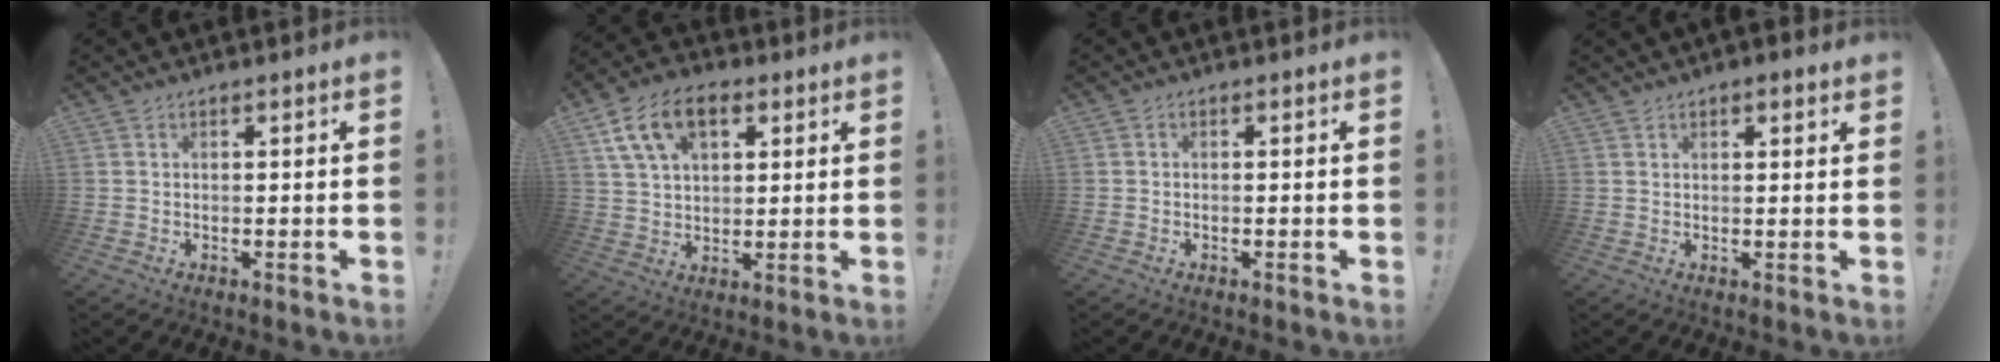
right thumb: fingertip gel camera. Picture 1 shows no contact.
{"total": 13.7, "force": [6.0, 8.6, 8.8], "torque": [-0.153, -0.010, 0.115]}
{"total": 0.0}
{"total": 1.7, "force": [1.2, 0.9, 0.8], "torque": [-0.002, -0.005, 0.020]}